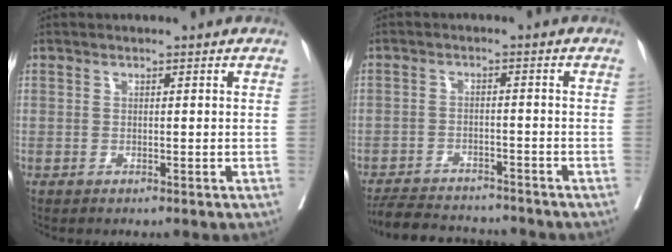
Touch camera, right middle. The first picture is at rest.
{"total": 9.9, "force": [-9.4, 1.8, 2.5], "torque": [-0.043, 0.001, -0.140]}